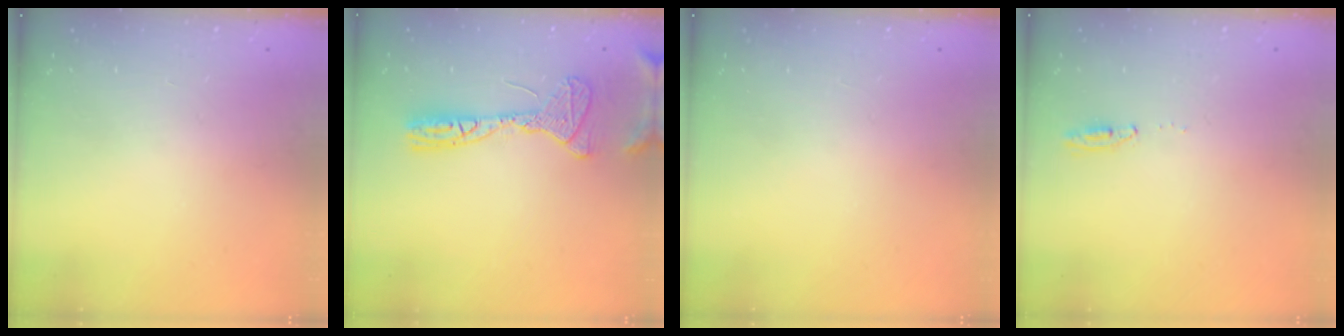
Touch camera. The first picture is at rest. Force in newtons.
{"total": 12.5, "press": 12.3, "slide": 2.3}
{"total": 0.0}
{"total": 4.1, "press": 3.1, "slide": 2.6}